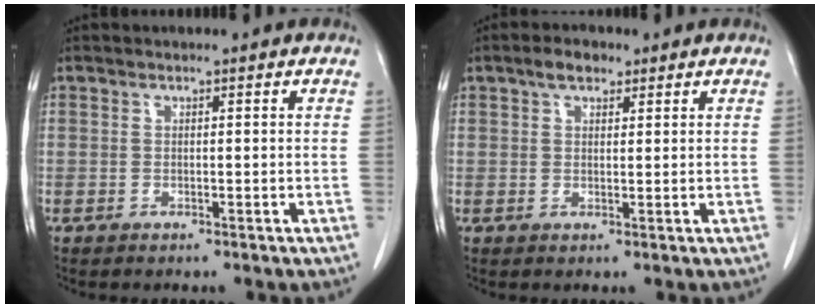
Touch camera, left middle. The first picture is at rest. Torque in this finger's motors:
{"motor_torque": [0.46, -0.39, 0.00, 0.01]}